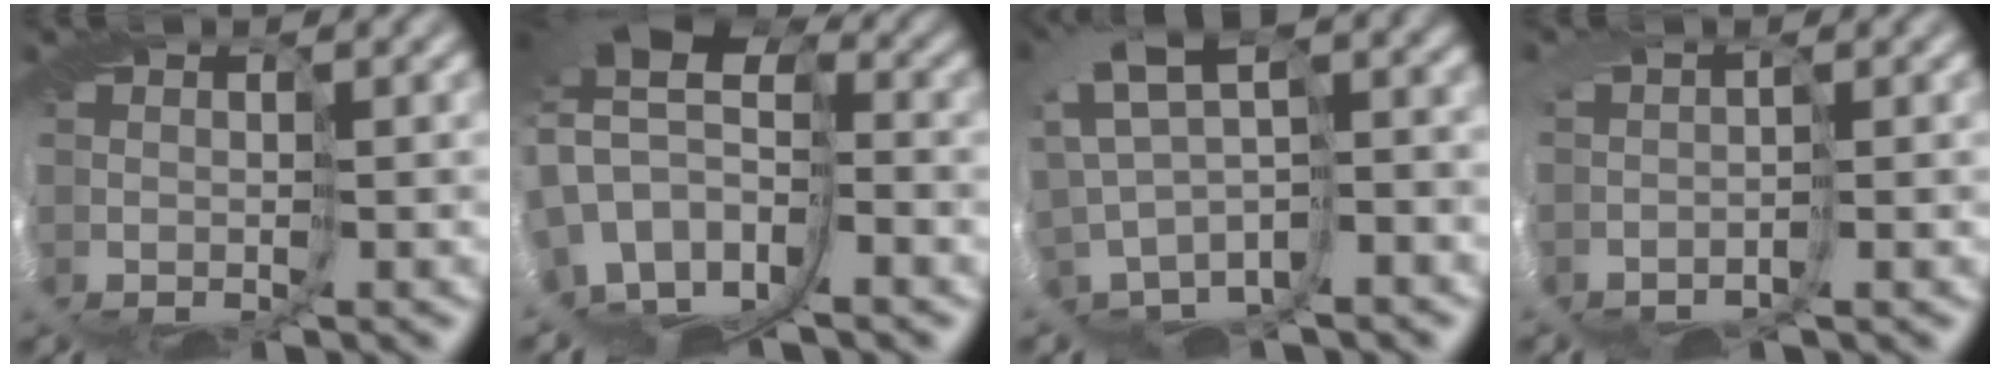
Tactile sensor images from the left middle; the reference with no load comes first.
{"total": 10.6, "force": [-1.3, 7.7, 7.2], "torque": [-0.158, 0.000, -0.004]}
{"total": 4.0, "force": [1.0, 1.2, 3.6], "torque": [-0.079, 0.023, 0.022]}
{"total": 1.7, "force": [-0.2, 0.9, 1.4], "torque": [-0.034, 0.015, -0.009]}